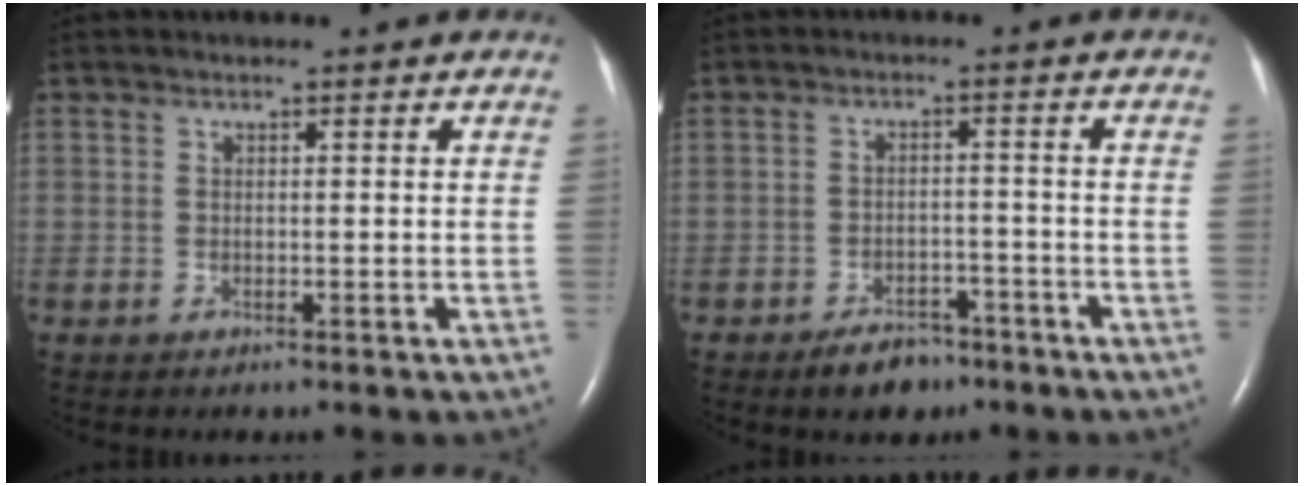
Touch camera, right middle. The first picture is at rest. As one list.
[{"total": 4.9, "force": [-3.6, 2.6, 2.1], "torque": [-0.037, 0.003, -0.051]}]